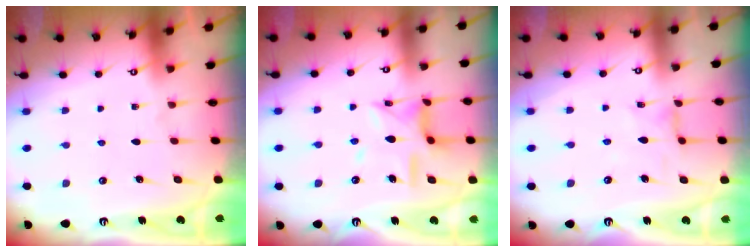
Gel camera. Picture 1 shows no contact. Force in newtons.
{"total": 12.1, "press": 12.0, "slide": 0.9}
{"total": 1.3, "press": 1.3, "slide": 0.3}